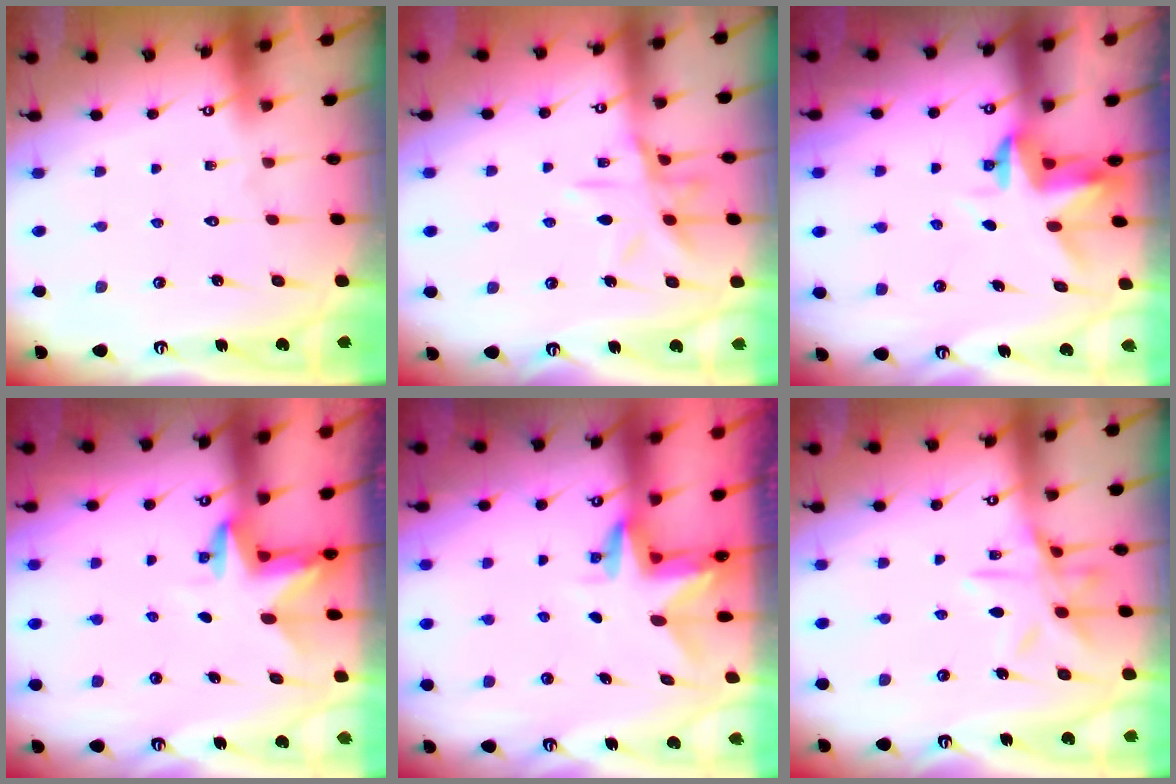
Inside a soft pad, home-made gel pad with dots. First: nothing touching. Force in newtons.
{"total": 11.9, "press": 11.9, "slide": 0.8}
{"total": 3.6, "press": 3.6, "slide": 0.3}
{"total": 3.4, "press": 3.4, "slide": 0.1}
{"total": 2.9, "press": 2.9, "slide": 0.3}
{"total": 12.3, "press": 12.3, "slide": 0.9}